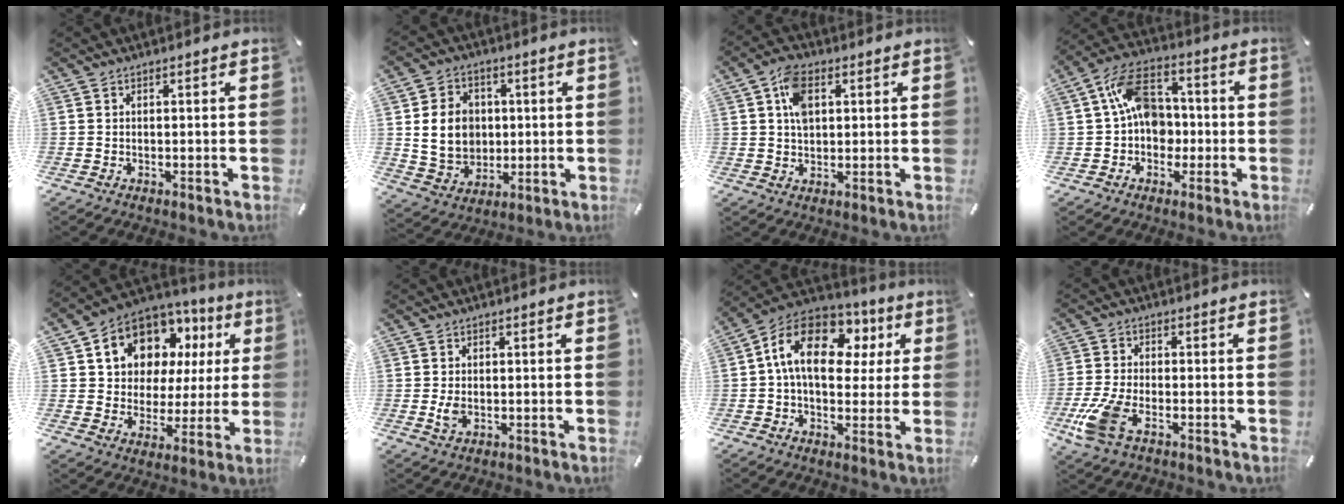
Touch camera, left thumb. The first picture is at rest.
{"total": 10.8, "force": [1.0, 9.5, 5.1], "torque": [-0.103, 0.006, 0.022]}
{"total": 7.1, "force": [1.9, 4.8, 4.8], "torque": [-0.092, 0.002, 0.032]}
{"total": 12.9, "force": [0.9, 9.9, 8.2], "torque": [-0.162, 0.019, 0.021]}
{"total": 11.7, "force": [6.2, 9.2, 3.6], "torque": [-0.079, -0.043, 0.119]}
{"total": 2.6, "force": [-0.2, 1.7, 1.9], "torque": [-0.042, -0.007, -0.007]}
{"total": 16.8, "force": [4.3, 11.2, 11.8], "torque": [-0.209, -0.005, 0.075]}
{"total": 8.8, "force": [-3.9, 4.1, 6.8], "torque": [-0.161, -0.005, -0.073]}